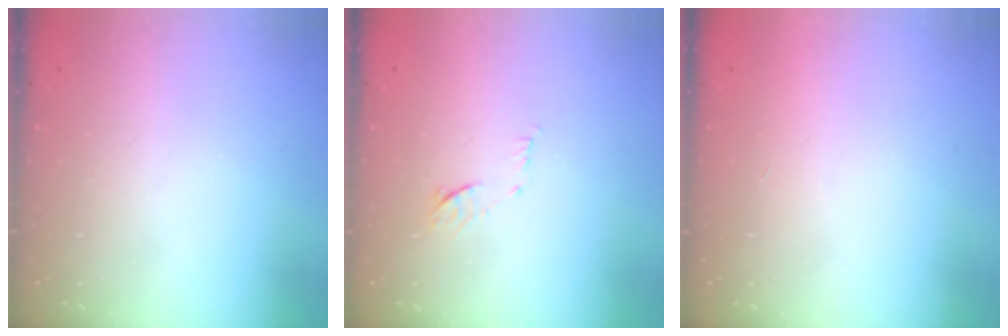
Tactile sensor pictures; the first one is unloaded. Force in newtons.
{"total": 8.0, "press": 7.9, "slide": 1.0}
{"total": 1.6, "press": 1.6, "slide": 0.1}